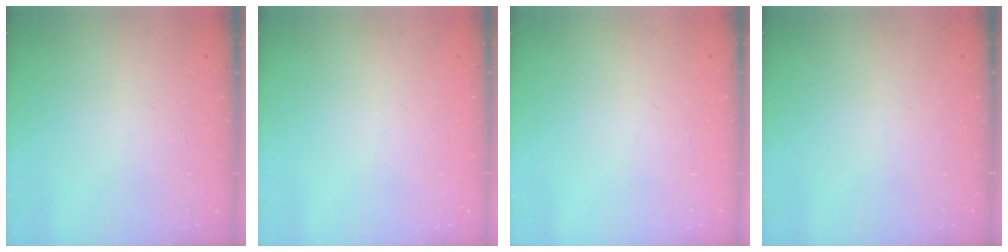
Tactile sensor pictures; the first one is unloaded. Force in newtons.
{"total": 0.0}
{"total": 0.0}
{"total": 0.0}